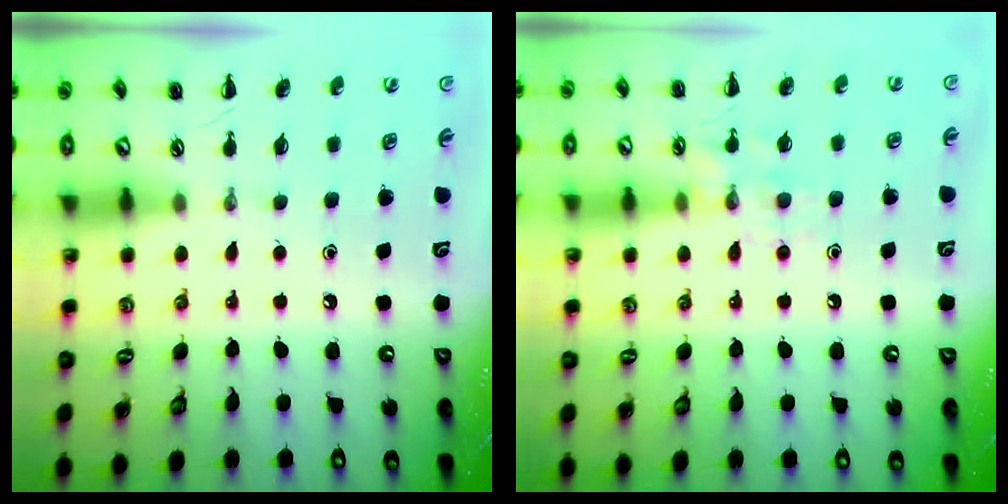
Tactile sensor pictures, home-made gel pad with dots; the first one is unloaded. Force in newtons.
{"total": 8.6, "press": 8.6, "slide": 0.8}